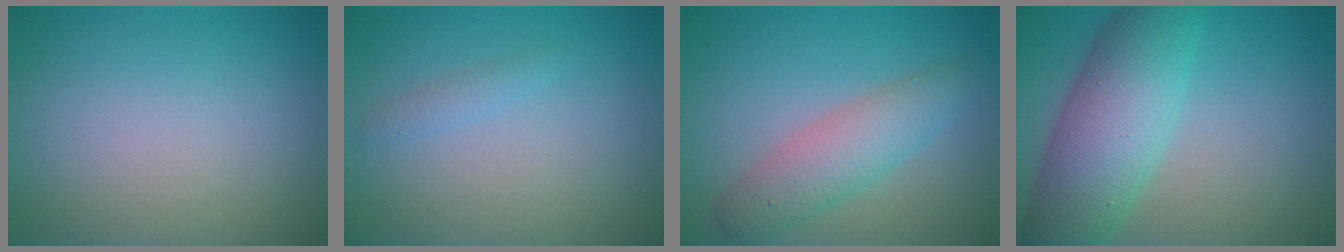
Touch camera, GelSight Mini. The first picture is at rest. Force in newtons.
{"total": 1.0, "press": 1.0, "slide": 0.0}
{"total": 4.1, "press": 4.1, "slide": 0.1}
{"total": 8.6, "press": 8.6, "slide": 0.3}